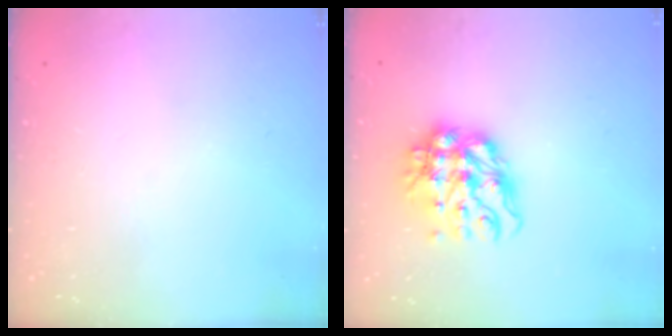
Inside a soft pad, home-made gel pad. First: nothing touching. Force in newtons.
{"total": 15.5, "press": 15.4, "slide": 1.5}